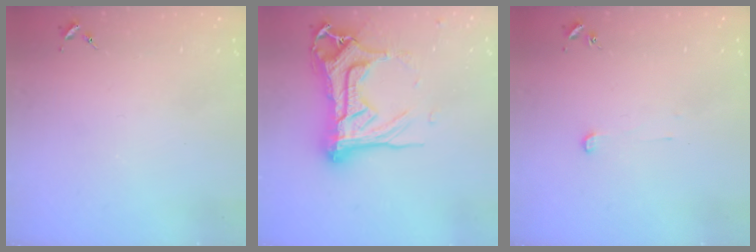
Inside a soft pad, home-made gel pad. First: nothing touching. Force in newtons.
{"total": 20.8, "press": 20.6, "slide": 2.4}
{"total": 2.9, "press": 2.9, "slide": 0.2}